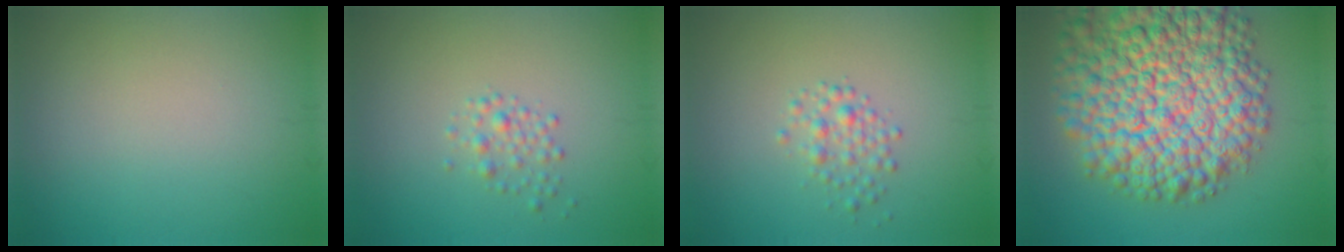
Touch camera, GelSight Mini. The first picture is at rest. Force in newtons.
{"total": 1.4, "press": 1.4, "slide": 0.0}
{"total": 1.8, "press": 1.8, "slide": 0.0}
{"total": 15.6, "press": 15.6, "slide": 0.7}